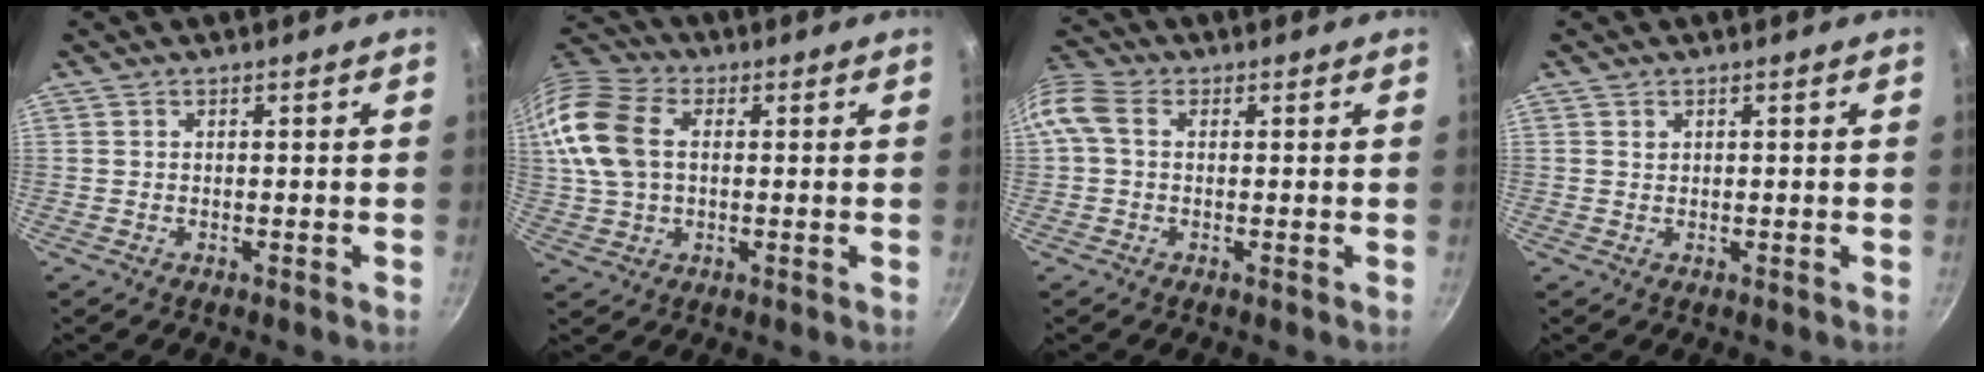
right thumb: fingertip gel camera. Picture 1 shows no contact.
{"total": 15.6, "force": [2.3, 10.6, 11.2], "torque": [-0.234, 0.023, 0.033]}
{"total": 8.4, "force": [1.3, 6.0, 5.8], "torque": [-0.130, 0.029, 0.011]}
{"total": 0.5, "force": [0.4, 0.4, 0.1], "torque": [0.001, -0.003, 0.008]}